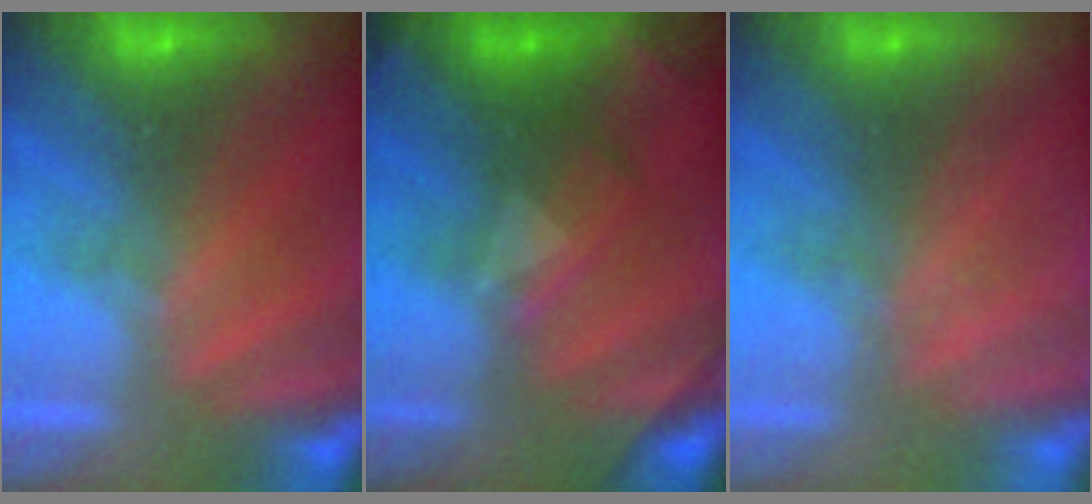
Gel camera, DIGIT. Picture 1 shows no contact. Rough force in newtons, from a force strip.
{"total": 2.6}
{"total": 2.3}